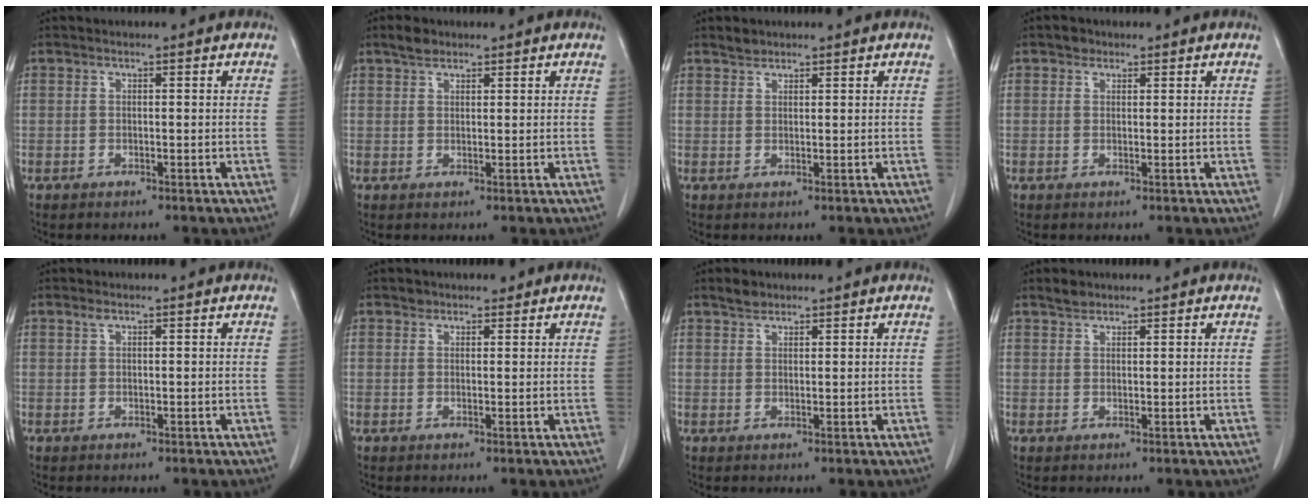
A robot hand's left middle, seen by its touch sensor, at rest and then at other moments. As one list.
[{"total": 2.3, "force": [1.8, 1.0, 0.9], "torque": [-0.023, 0.008, 0.032]}, {"total": 1.4, "force": [1.3, 0.6, 0.2], "torque": [-0.007, 0.002, 0.025]}, {"total": 1.5, "force": [1.0, 1.0, 0.3], "torque": [-0.005, 0.005, 0.014]}, {"total": 0.7, "force": [0.5, 0.2, 0.4], "torque": [-0.013, 0.002, 0.011]}, {"total": 1.6, "force": [1.3, 1.0, 0.1], "torque": [0.004, 0.004, 0.016]}, {"total": 2.0, "force": [1.7, 0.9, 0.5], "torque": [-0.015, 0.004, 0.030]}, {"total": 1.7, "force": [1.5, 0.7, 0.4], "torque": [-0.013, 0.004, 0.028]}]